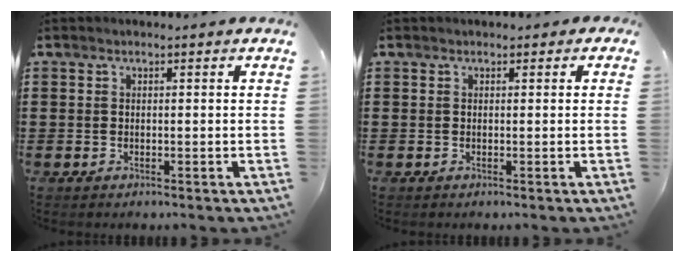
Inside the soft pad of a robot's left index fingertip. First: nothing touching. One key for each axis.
{"total": 0.6, "fx": 0.2, "fy": 0.5, "fz": 0.2, "tx": -0.005, "ty": 0.006, "tz": 0.003}